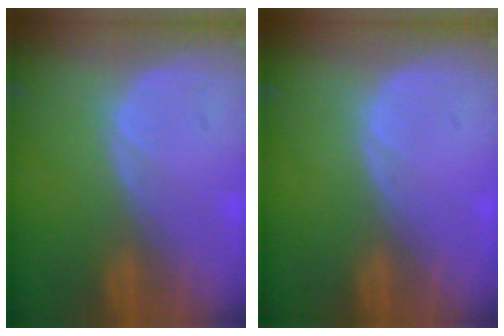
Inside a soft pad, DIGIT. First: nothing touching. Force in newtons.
{"total": 0.0}